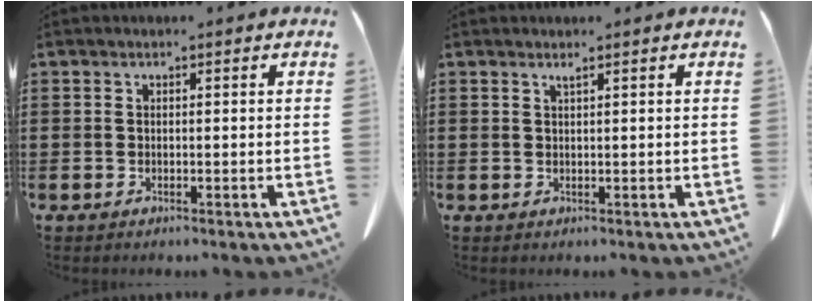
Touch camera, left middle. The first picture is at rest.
{"total": 0.8, "force": [0.5, -0.1, 0.5], "torque": [-0.010, -0.005, 0.012]}